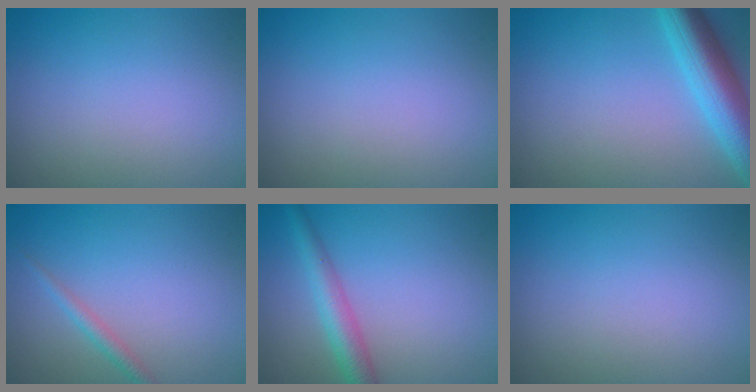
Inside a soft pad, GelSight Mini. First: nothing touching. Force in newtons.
{"total": 0.0}
{"total": 6.8, "press": 6.8, "slide": 0.2}
{"total": 1.4, "press": 1.4, "slide": 0.1}
{"total": 3.4, "press": 3.4, "slide": 0.1}
{"total": 0.0}